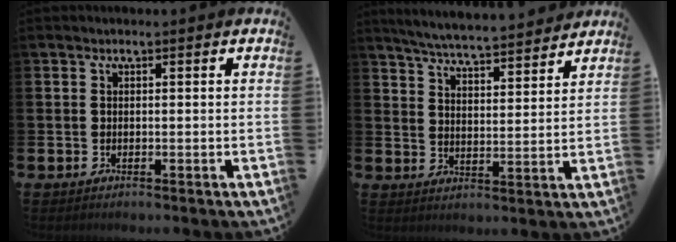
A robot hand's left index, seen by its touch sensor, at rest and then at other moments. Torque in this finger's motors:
{"motor_torque": [-0.08, -0.82, 0.76, 0.21]}